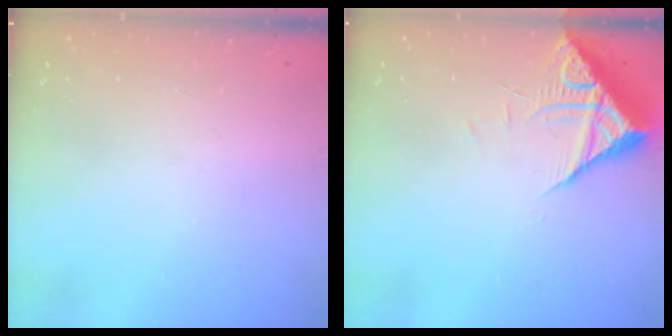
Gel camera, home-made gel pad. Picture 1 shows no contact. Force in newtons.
{"total": 8.5, "press": 8.4, "slide": 0.8}